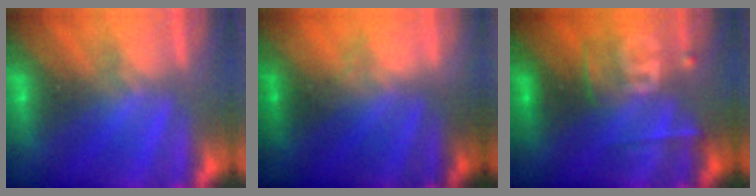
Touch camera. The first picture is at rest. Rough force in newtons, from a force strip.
{"total": 1.5}
{"total": 2.4}